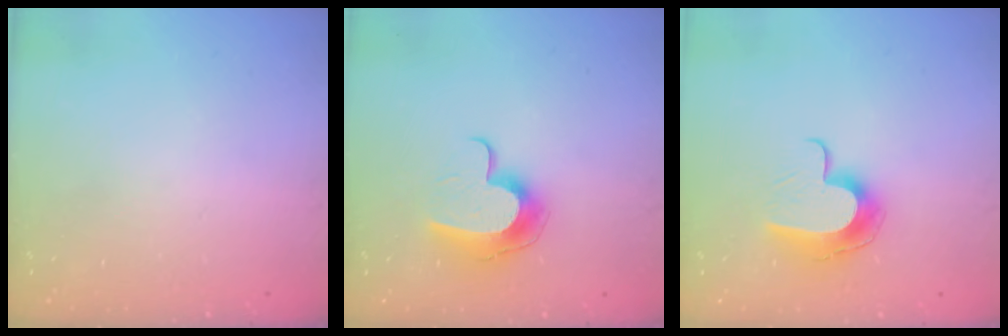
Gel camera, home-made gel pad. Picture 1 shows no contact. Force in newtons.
{"total": 11.5, "press": 11.5, "slide": 0.5}
{"total": 10.6, "press": 10.5, "slide": 0.4}